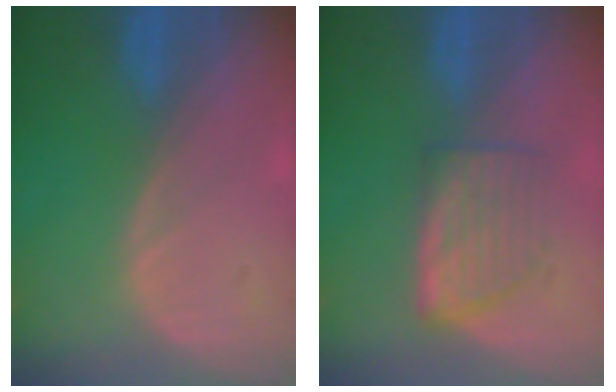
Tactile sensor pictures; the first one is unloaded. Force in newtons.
{"total": 5.9, "press": 5.4, "slide": 2.4}